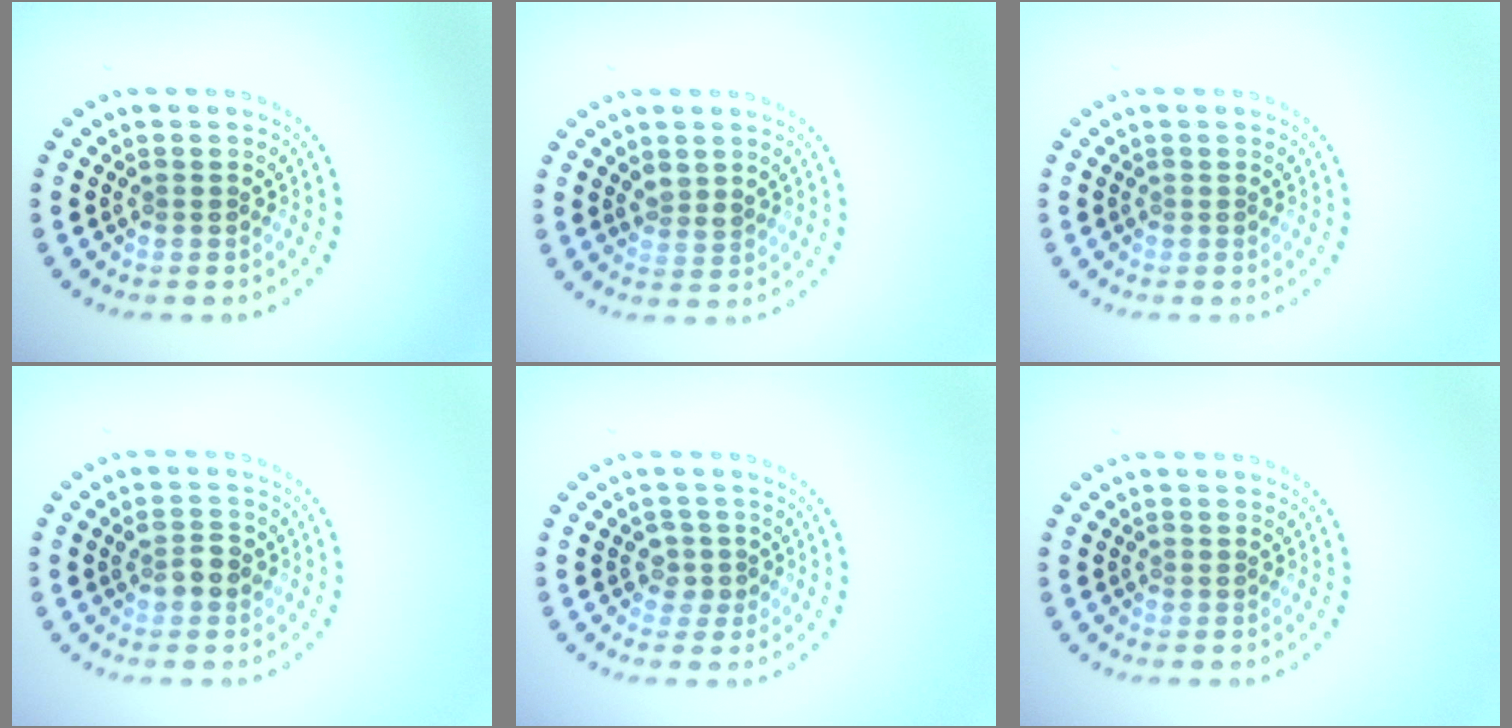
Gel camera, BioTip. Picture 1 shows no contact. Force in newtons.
{"total": 1.5, "press": 1.3, "slide": 0.8}
{"total": 0.0}
{"total": 2.1, "press": 2.1, "slide": 0.2}
{"total": 1.5, "press": 1.3, "slide": 0.7}
{"total": 0.0}